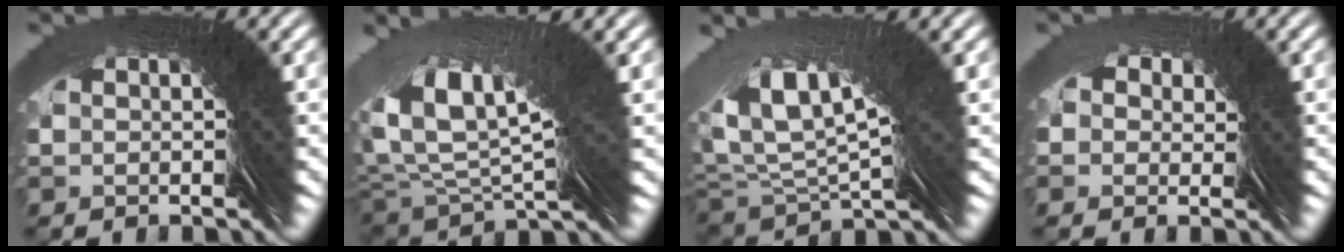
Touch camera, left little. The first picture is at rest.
{"total": 5.5, "force": [2.6, 0.1, 4.8], "torque": [-0.078, 0.037, 0.037]}
{"total": 4.9, "force": [2.9, 0.3, 3.9], "torque": [-0.074, 0.029, 0.048]}
{"total": 2.7, "force": [1.4, 2.4, 0.3], "torque": [-0.017, 0.007, 0.018]}